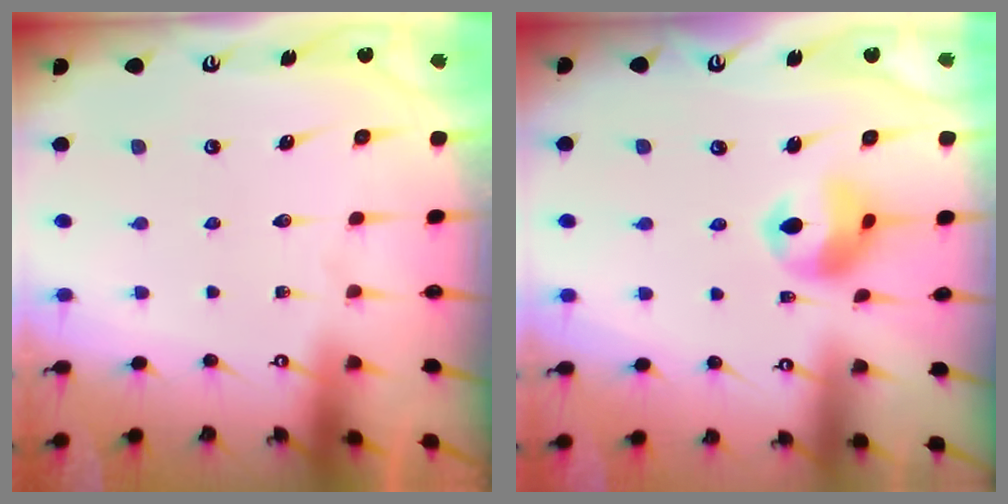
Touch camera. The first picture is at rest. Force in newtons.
{"total": 10.5, "press": 10.4, "slide": 1.3}